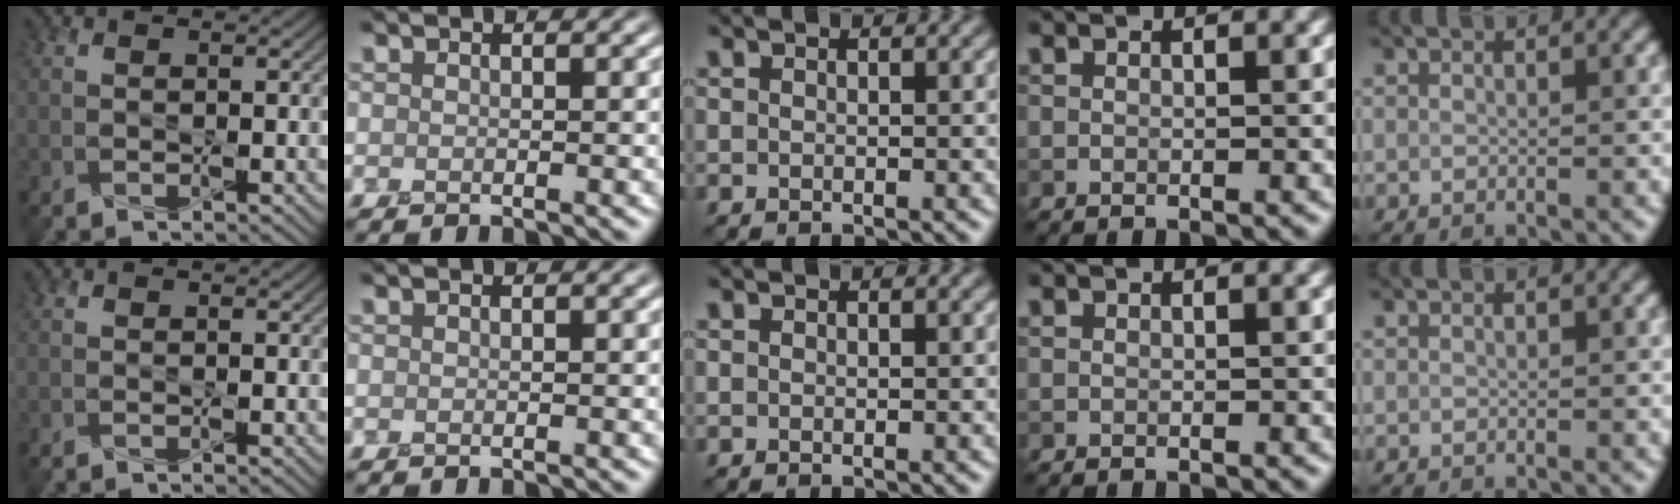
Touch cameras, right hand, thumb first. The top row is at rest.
{}